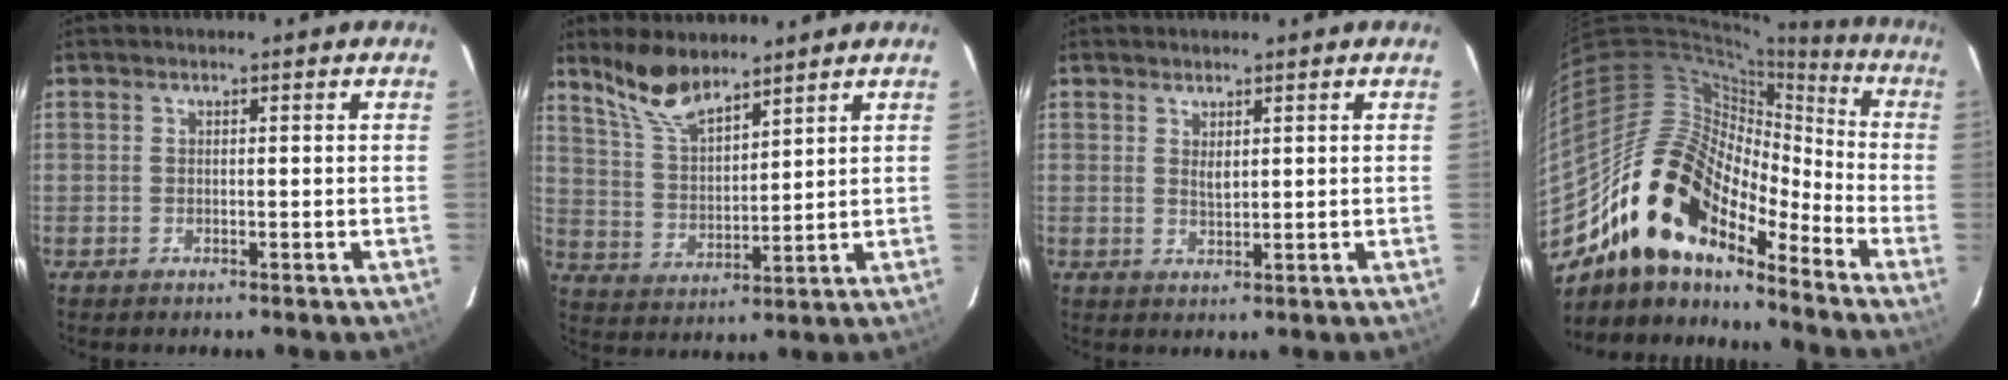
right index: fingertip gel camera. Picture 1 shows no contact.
{"total": 9.1, "force": [7.4, 2.6, 4.5], "torque": [-0.090, 0.007, 0.155]}
{"total": 1.7, "force": [0.9, 0.7, 1.2], "torque": [-0.022, -0.001, 0.017]}
{"total": 19.9, "force": [-13.9, 9.0, 11.0], "torque": [-0.204, -0.004, -0.267]}